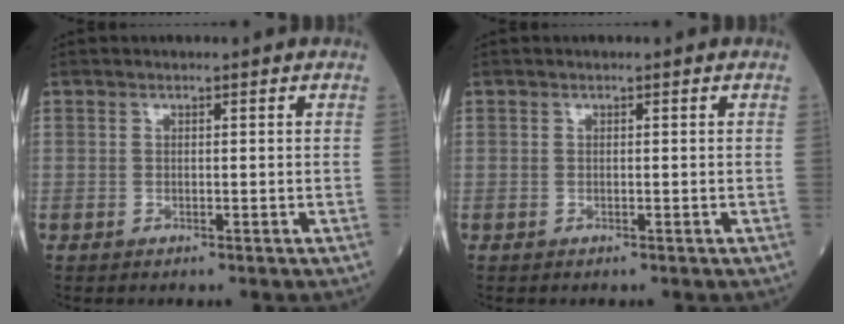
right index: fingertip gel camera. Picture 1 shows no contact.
{"total": 0.0}